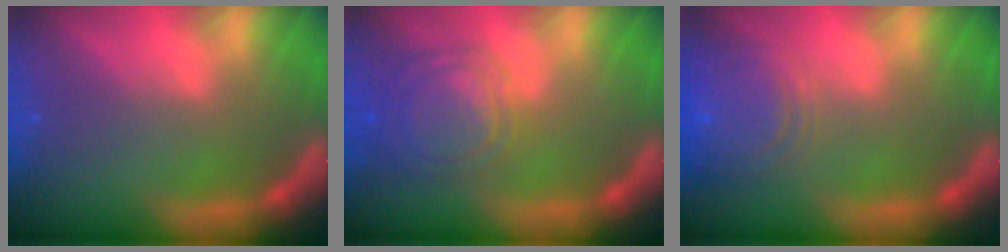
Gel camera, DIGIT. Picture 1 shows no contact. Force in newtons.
{"total": 7.0}
{"total": 7.5}